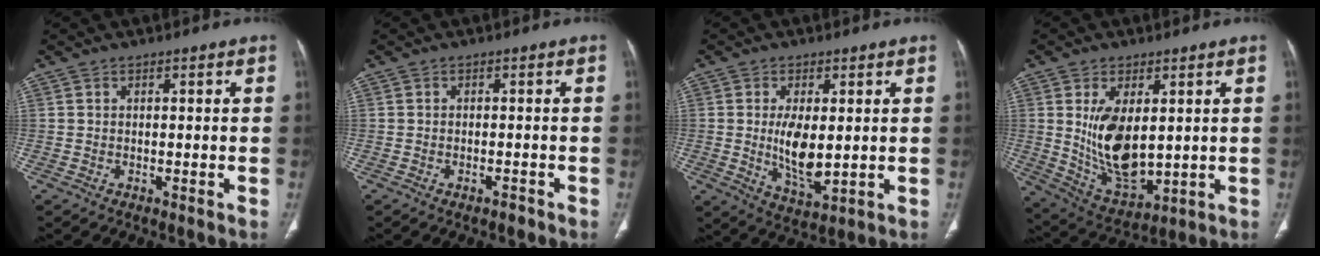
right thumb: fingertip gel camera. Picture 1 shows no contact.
{"total": 1.2, "force": [-0.9, 0.5, 0.7], "torque": [-0.012, 0.003, -0.012]}
{"total": 8.6, "force": [0.3, 3.9, 7.7], "torque": [-0.132, -0.021, 0.016]}
{"total": 13.3, "force": [1.7, 7.1, 11.0], "torque": [-0.183, -0.021, 0.053]}